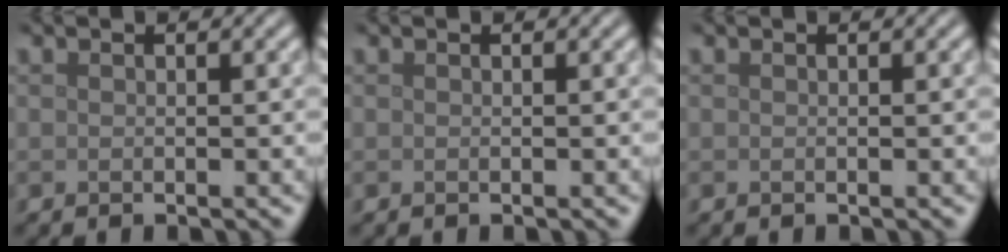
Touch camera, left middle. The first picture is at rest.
{"total": 0.0}
{"total": 0.0}